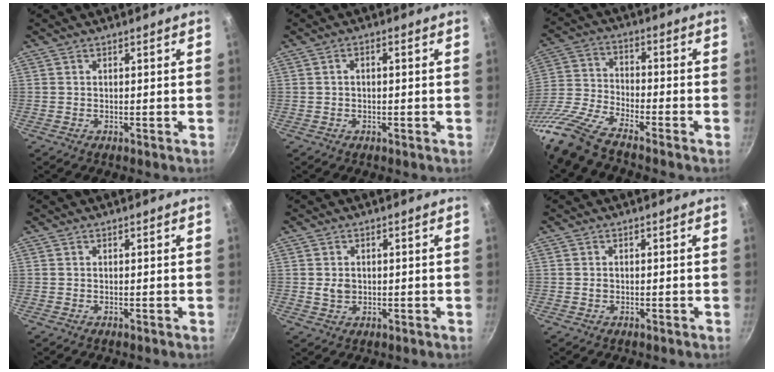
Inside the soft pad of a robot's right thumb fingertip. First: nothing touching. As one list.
[{"total": 1.5, "force": [-0.1, 0.7, 1.2], "torque": [-0.031, 0.012, -0.003]}, {"total": 13.1, "force": [-10.7, 2.9, 7.0], "torque": [-0.153, 0.044, -0.231]}, {"total": 0.0}, {"total": 2.5, "force": [0.1, 2.2, 1.3], "torque": [-0.013, -0.003, 0.004]}, {"total": 0.7, "force": [-0.1, 0.7, 0.1], "torque": [-0.001, 0.002, 0.000]}]